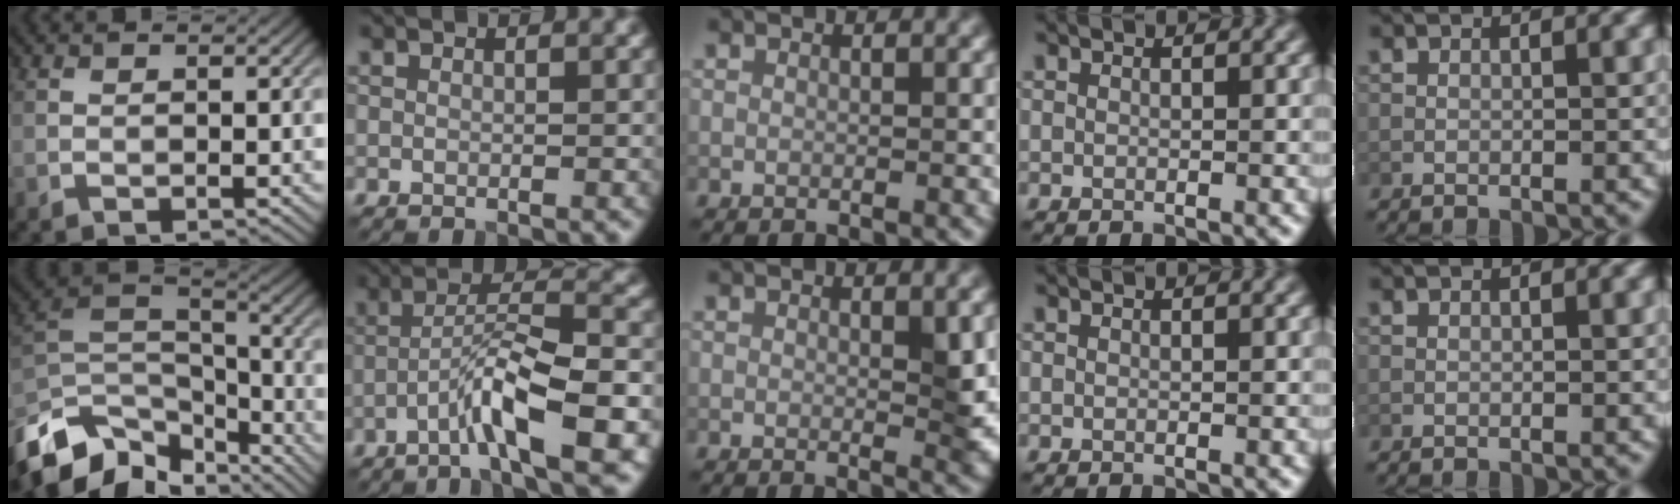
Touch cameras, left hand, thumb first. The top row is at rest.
{"thumb": {"total": 13.3, "force": [-9.1, 7.1, 6.6], "torque": [-0.174, -0.011, -0.168]}, "index": {"total": 7.2, "force": [-3.3, 1.0, 6.3], "torque": [-0.111, 0.019, -0.062]}, "middle": {"total": 2.6, "force": [0.2, 0.5, 2.5], "torque": [-0.034, -0.006, 0.003]}}